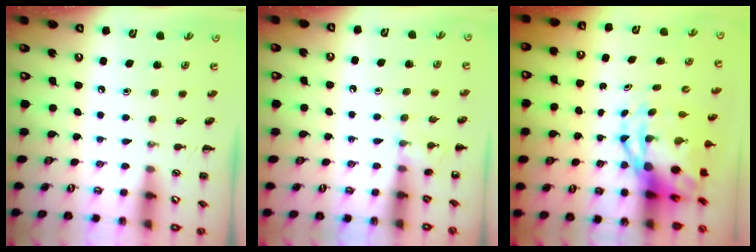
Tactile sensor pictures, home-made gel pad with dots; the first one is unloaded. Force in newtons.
{"total": 5.5, "press": 5.1, "slide": 2.0}
{"total": 8.1, "press": 7.8, "slide": 2.1}